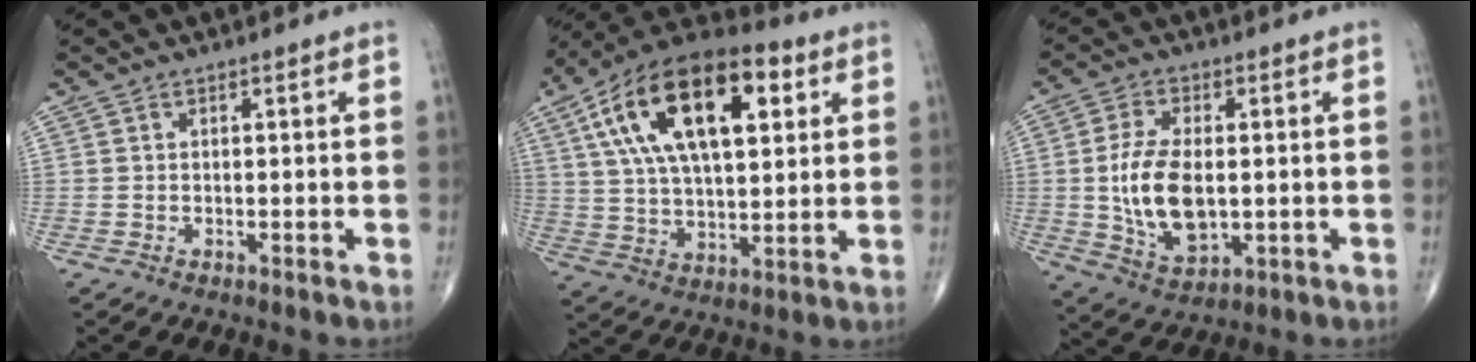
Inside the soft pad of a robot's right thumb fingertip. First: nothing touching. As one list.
[{"total": 23.8, "force": [8.2, 11.4, 19.3], "torque": [-0.329, 0.007, 0.133]}, {"total": 12.3, "force": [-0.3, 6.6, 10.4], "torque": [-0.195, -0.008, 0.004]}]